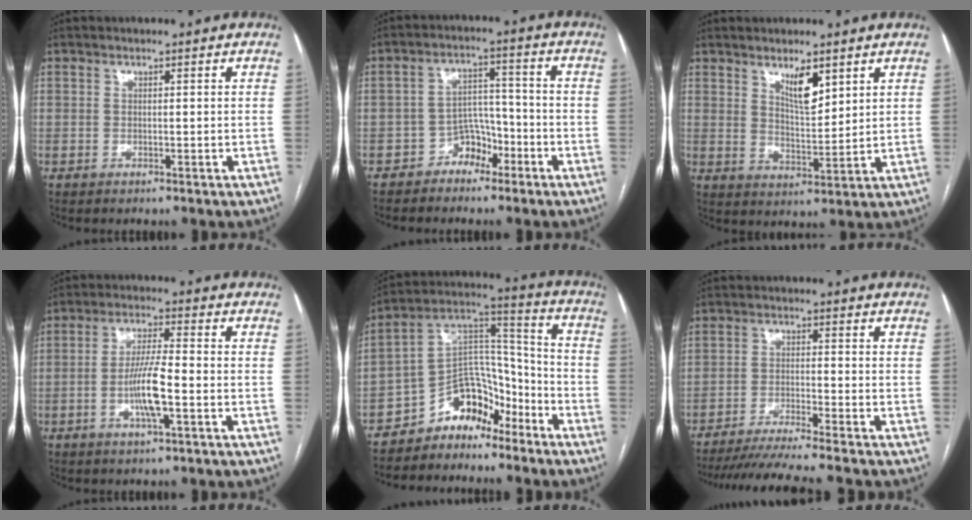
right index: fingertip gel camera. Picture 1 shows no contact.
{"total": 5.2, "force": [-3.4, 3.4, 1.9], "torque": [-0.022, 0.020, -0.056]}
{"total": 5.5, "force": [3.4, 1.5, 4.0], "torque": [-0.075, -0.008, 0.067]}
{"total": 7.6, "force": [-2.1, 0.8, 7.2], "torque": [-0.143, -0.001, -0.042]}
{"total": 11.0, "force": [-8.3, 5.6, 4.6], "torque": [-0.073, 0.050, -0.147]}
{"total": 11.6, "force": [-10.3, -1.7, 5.0], "torque": [-0.058, -0.023, -0.166]}